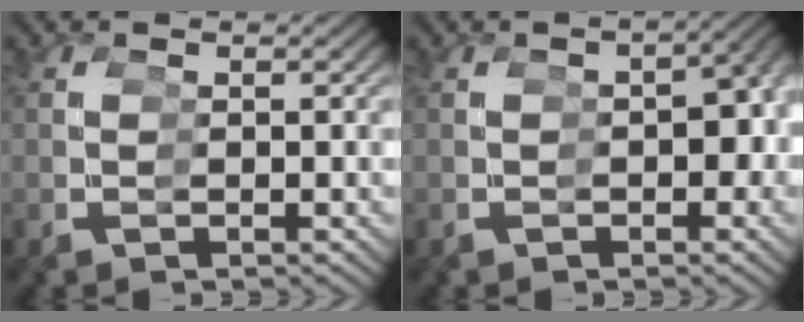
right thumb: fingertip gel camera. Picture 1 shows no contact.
{"total": 4.7, "force": [-0.4, 2.4, 4.0], "torque": [-0.042, 0.005, -0.006]}